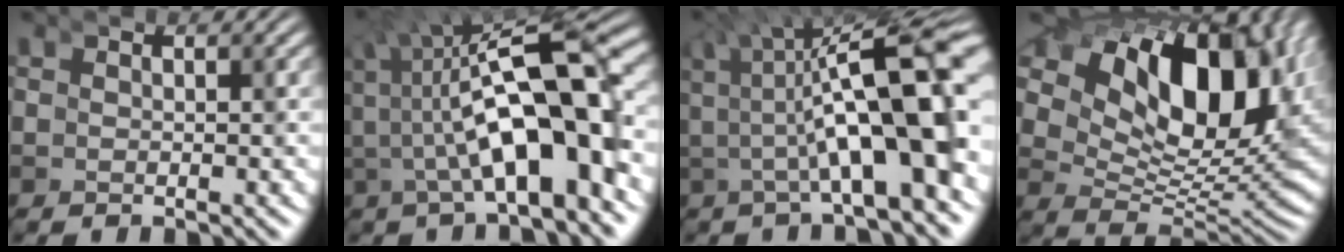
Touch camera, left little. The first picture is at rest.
{"total": 8.5, "force": [-3.4, 3.5, 6.9], "torque": [-0.126, -0.010, -0.054]}
{"total": 9.1, "force": [-1.7, 3.8, 8.1], "torque": [-0.107, 0.005, -0.036]}
{"total": 16.9, "force": [3.8, 10.3, 12.8], "torque": [-0.215, -0.003, 0.046]}